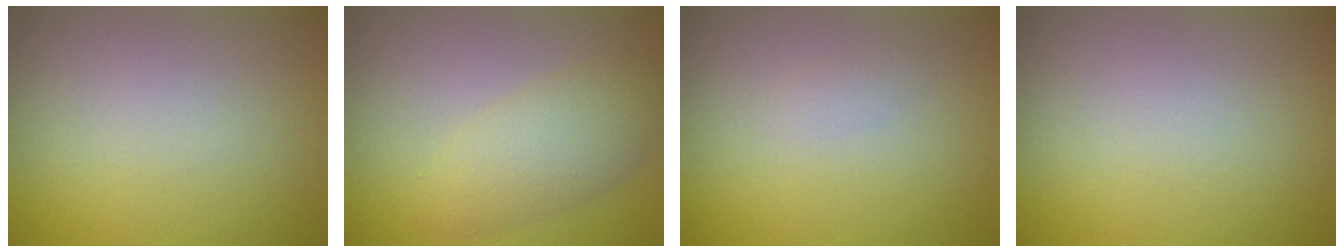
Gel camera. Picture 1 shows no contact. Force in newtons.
{"total": 3.8, "press": 3.8, "slide": 0.2}
{"total": 0.6, "press": 0.6, "slide": 0.0}
{"total": 0.0}